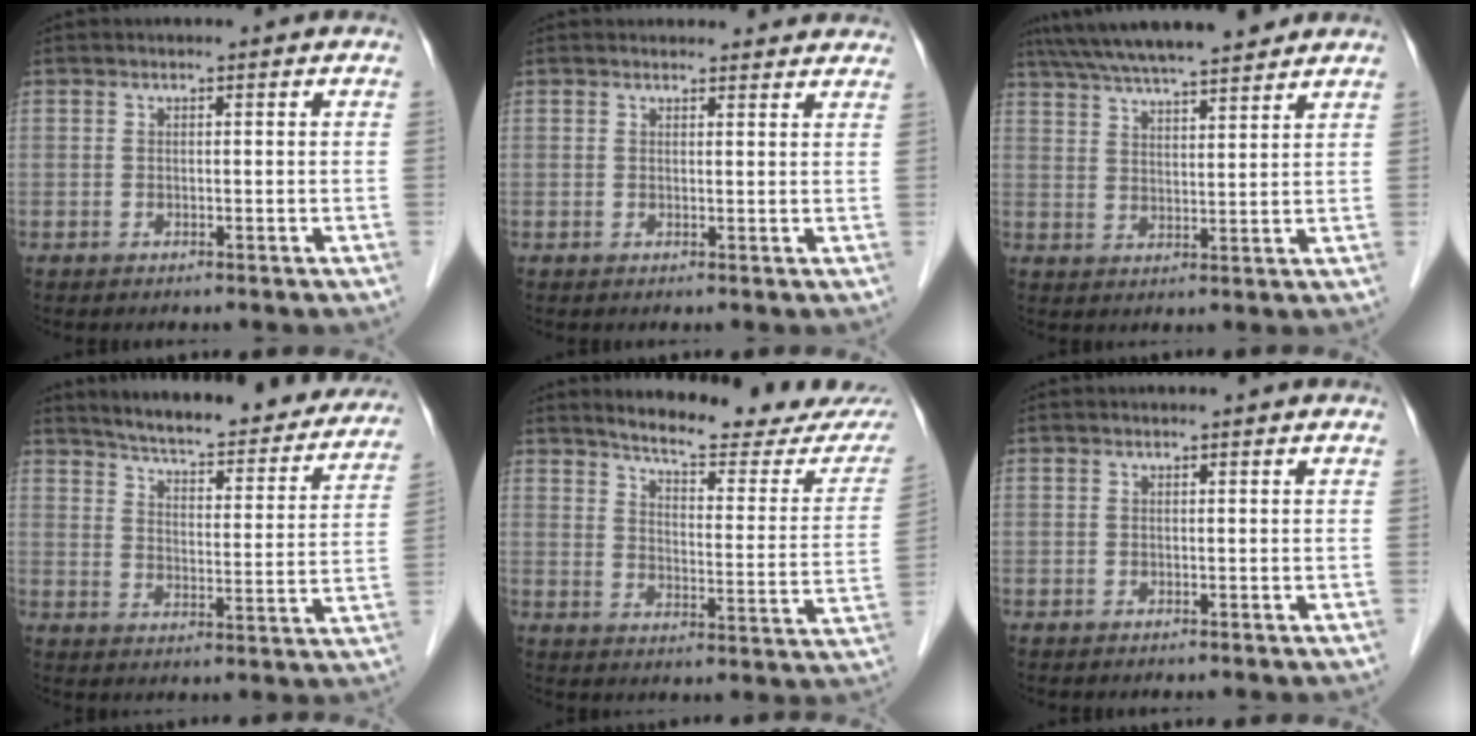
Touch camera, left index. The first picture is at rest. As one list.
[{"total": 6.8, "force": [6.4, 1.8, 1.2], "torque": [0.004, 0.015, 0.059]}, {"total": 15.7, "force": [13.8, 1.7, 7.3], "torque": [-0.128, 0.034, 0.215]}, {"total": 24.3, "force": [22.0, 4.7, 9.2], "torque": [-0.124, -0.039, 0.271]}, {"total": 18.2, "force": [16.8, 1.9, 6.7], "torque": [-0.085, -0.064, 0.203]}, {"total": 0.0}]